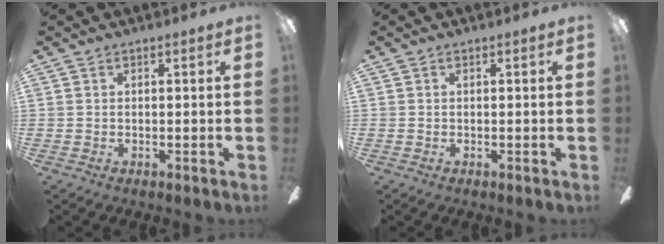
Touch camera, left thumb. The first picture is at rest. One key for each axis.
{"total": 0.0}